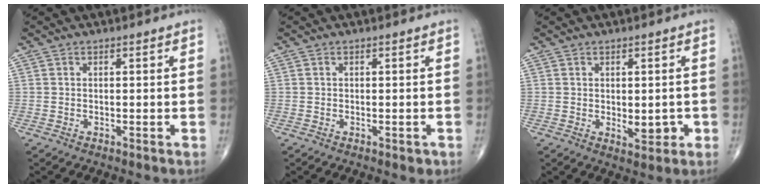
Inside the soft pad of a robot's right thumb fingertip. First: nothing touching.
{"total": 0.8, "force": [-0.4, 0.5, 0.6], "torque": [-0.002, 0.000, -0.004]}
{"total": 4.5, "force": [-0.6, 2.5, 3.7], "torque": [-0.032, -0.003, 0.000]}